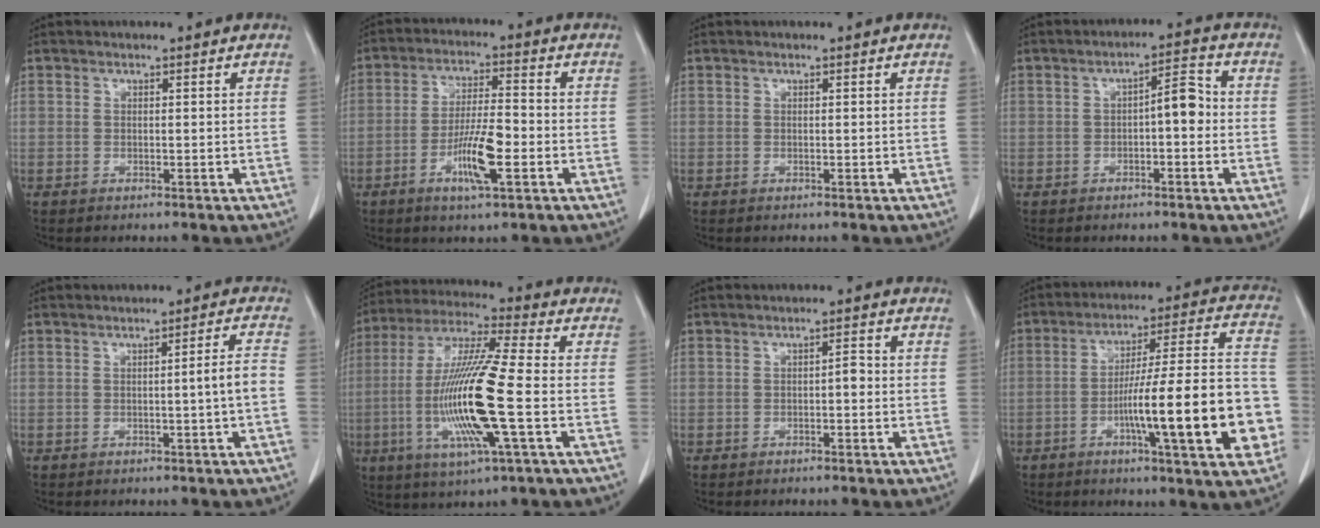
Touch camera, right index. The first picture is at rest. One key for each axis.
{"total": 8.5, "fx": -3.1, "fy": 1.1, "fz": 7.8, "tx": -0.147, "ty": -0.004, "tz": -0.056}
{"total": 0.0}
{"total": 4.6, "fx": -0.5, "fy": 1.4, "fz": 4.3, "tx": -0.061, "ty": 0.022, "tz": -0.008}
{"total": 3.2, "fx": -0.8, "fy": -0.7, "fz": 3.0, "tx": -0.042, "ty": 0.002, "tz": -0.012}
{"total": 16.9, "fx": -3.3, "fy": 0.6, "fz": 16.6, "tx": -0.340, "ty": -0.012, "tz": -0.069}
{"total": 1.5, "fx": -0.3, "fy": 0.5, "fz": 1.3, "tx": -0.016, "ty": 0.004, "tz": -0.007}
{"total": 20.2, "fx": -5.7, "fy": 1.7, "fz": 19.3, "tx": -0.237, "ty": 0.021, "tz": -0.080}